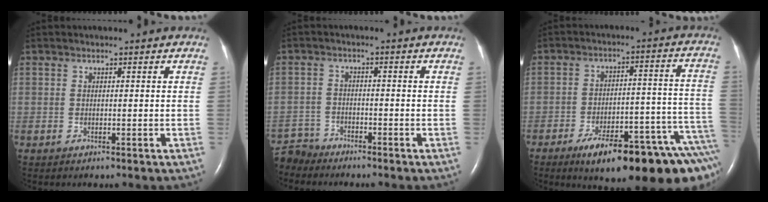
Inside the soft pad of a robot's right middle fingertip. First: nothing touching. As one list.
[{"total": 4.8, "force": [-4.6, 1.1, -0.8], "torque": [0.017, -0.006, -0.092]}, {"total": 20.7, "force": [-14.4, 3.8, 14.4], "torque": [-0.102, 0.031, -0.198]}]